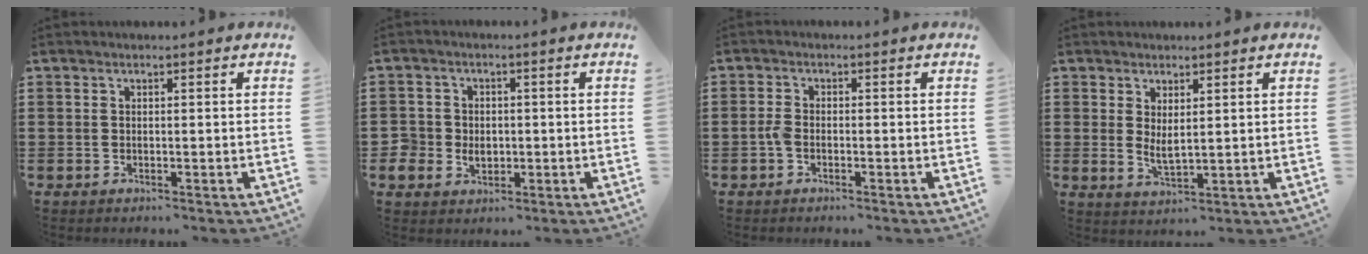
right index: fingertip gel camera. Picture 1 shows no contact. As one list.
[{"total": 3.6, "force": [-0.7, 3.4, 0.9], "torque": [-0.029, 0.007, -0.017]}, {"total": 1.8, "force": [-0.7, 0.9, 1.3], "torque": [-0.035, 0.000, -0.017]}, {"total": 2.6, "force": [1.1, 0.9, 2.2], "torque": [-0.044, -0.001, 0.022]}]